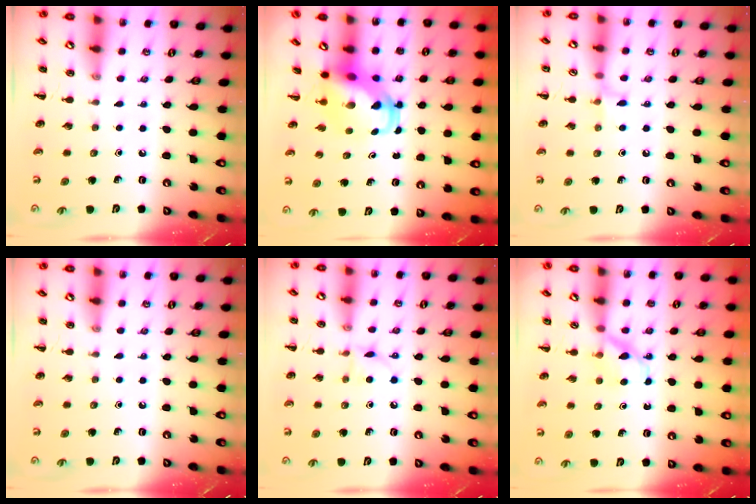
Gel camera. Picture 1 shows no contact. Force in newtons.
{"total": 5.4, "press": 5.2, "slide": 1.5}
{"total": 5.7, "press": 5.4, "slide": 1.8}
{"total": 0.0}
{"total": 5.3, "press": 5.2, "slide": 1.1}
{"total": 4.5, "press": 4.3, "slide": 1.2}